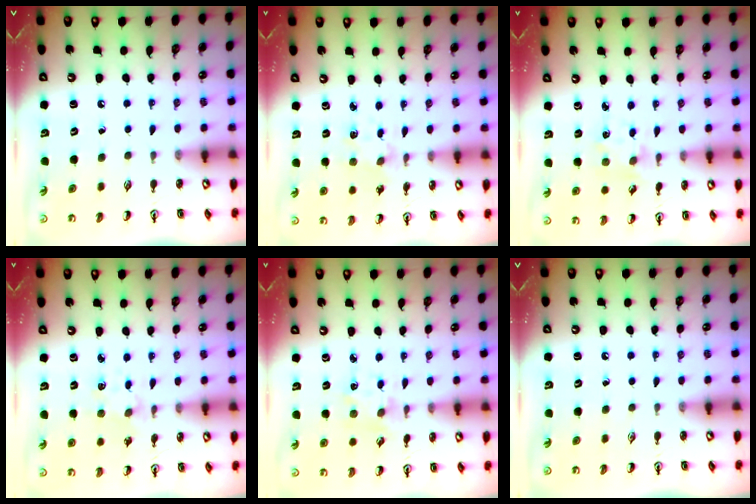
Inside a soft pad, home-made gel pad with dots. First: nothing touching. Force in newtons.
{"total": 1.9, "press": 1.9, "slide": 0.4}
{"total": 1.2, "press": 1.2, "slide": 0.2}
{"total": 1.9, "press": 1.8, "slide": 0.2}
{"total": 2.2, "press": 2.2, "slide": 0.2}
{"total": 0.0}